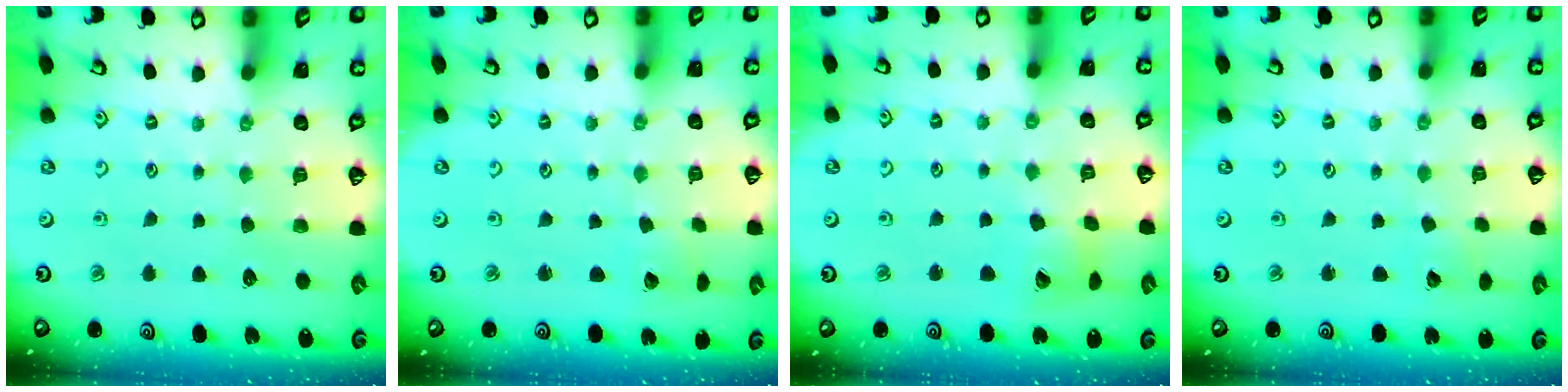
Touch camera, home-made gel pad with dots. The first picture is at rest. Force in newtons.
{"total": 2.0, "press": 2.0, "slide": 0.1}
{"total": 9.2, "press": 9.1, "slide": 1.2}
{"total": 2.4, "press": 2.4, "slide": 0.2}